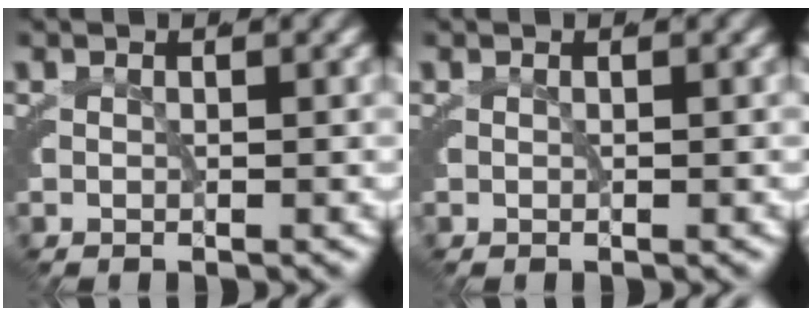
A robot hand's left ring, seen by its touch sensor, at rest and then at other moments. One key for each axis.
{"total": 0.0}